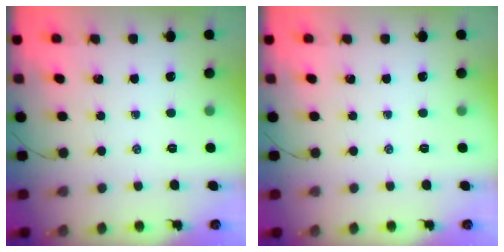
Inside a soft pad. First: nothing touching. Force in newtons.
{"total": 0.0}